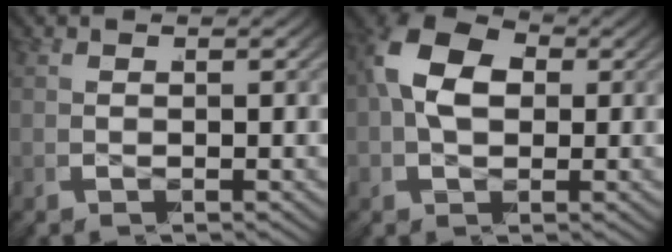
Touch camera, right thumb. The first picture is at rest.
{"total": 8.8, "force": [1.3, 6.4, 5.9], "torque": [-0.123, -0.004, 0.019]}